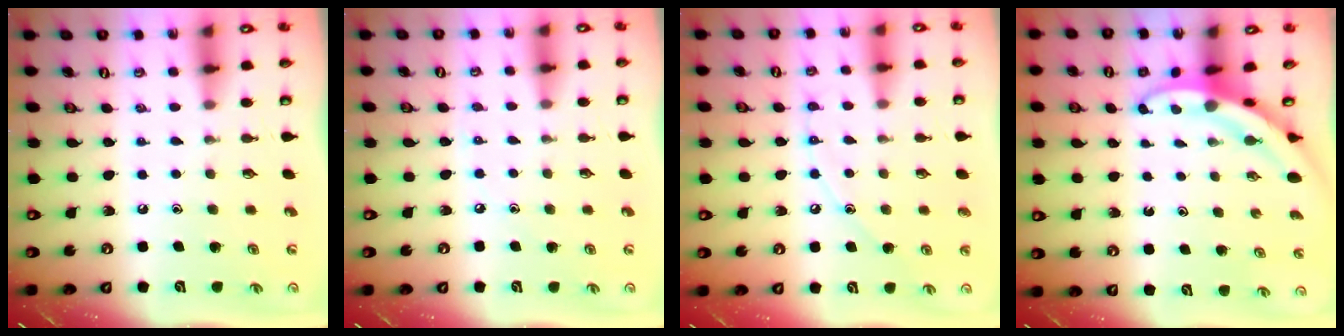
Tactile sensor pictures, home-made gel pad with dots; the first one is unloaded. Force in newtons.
{"total": 2.3, "press": 2.3, "slide": 0.3}
{"total": 7.4, "press": 7.4, "slide": 0.6}
{"total": 3.2, "press": 3.2, "slide": 0.2}